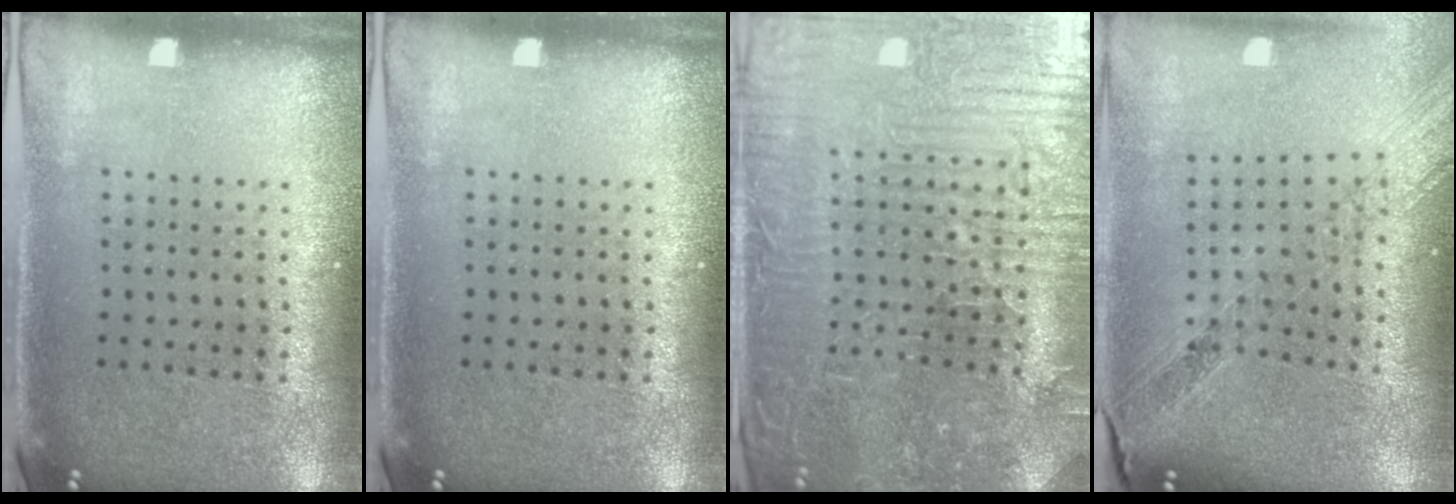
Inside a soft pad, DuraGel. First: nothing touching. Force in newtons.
{"total": 0.0}
{"total": 4.4, "press": 4.4, "slide": 0.7}
{"total": 1.2, "press": 1.1, "slide": 0.3}